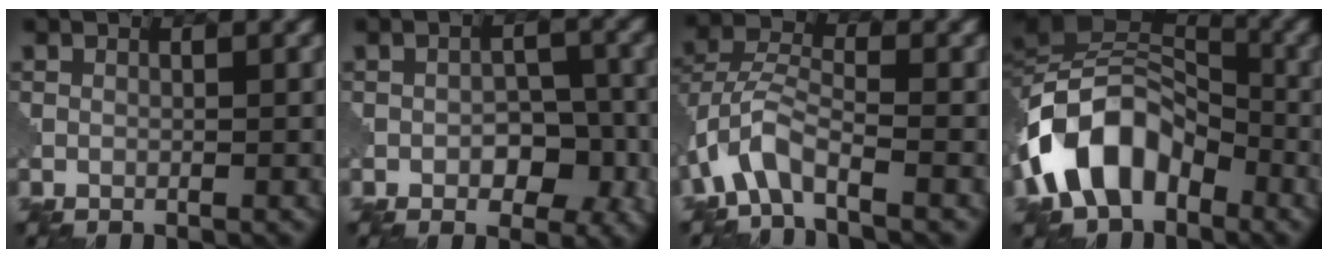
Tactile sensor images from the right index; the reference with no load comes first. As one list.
[{"total": 4.9, "force": [-1.6, 3.0, 3.6], "torque": [-0.040, 0.000, -0.024]}, {"total": 4.9, "force": [-2.9, 1.9, 3.4], "torque": [-0.073, 0.007, -0.067]}, {"total": 11.2, "force": [-4.5, 7.2, 7.3], "torque": [-0.134, 0.012, -0.098]}]